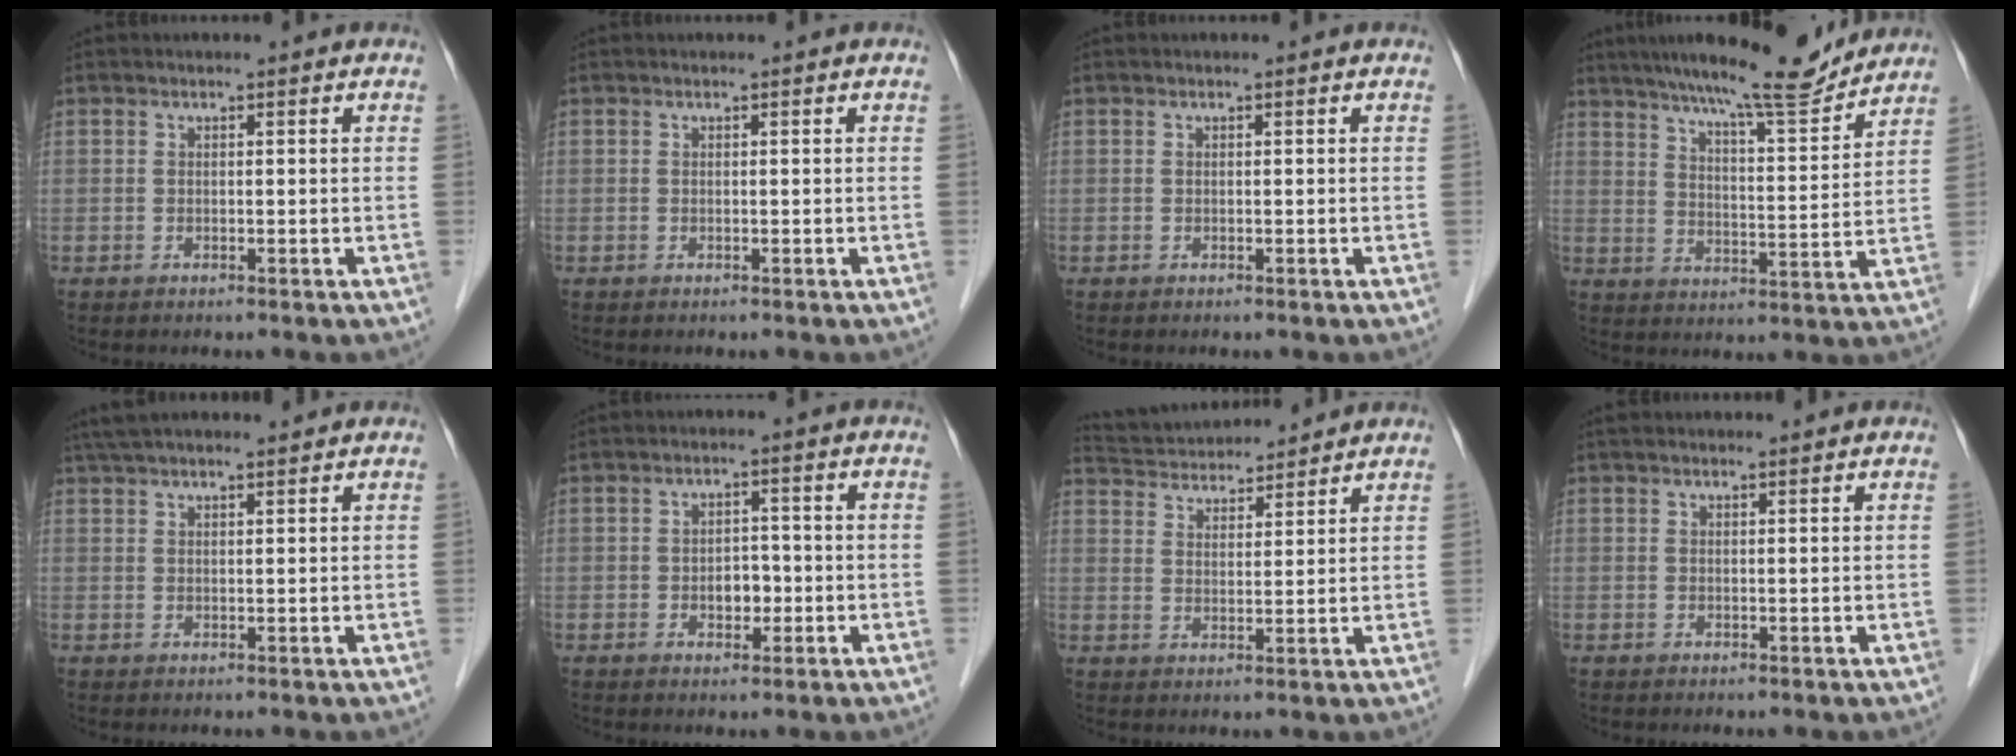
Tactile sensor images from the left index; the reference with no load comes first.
{"total": 0.0}
{"total": 0.0}
{"total": 14.0, "force": [12.6, 1.0, 6.1], "torque": [-0.097, -0.006, 0.186]}
{"total": 9.4, "force": [8.2, 1.1, 4.4], "torque": [-0.072, 0.035, 0.124]}
{"total": 3.2, "force": [-0.8, 2.1, 2.3], "torque": [-0.031, 0.006, -0.008]}
{"total": 11.1, "force": [10.7, 1.8, 2.6], "torque": [-0.053, 0.029, 0.175]}
{"total": 1.7, "force": [1.6, 0.2, 0.6], "torque": [-0.009, 0.018, 0.026]}